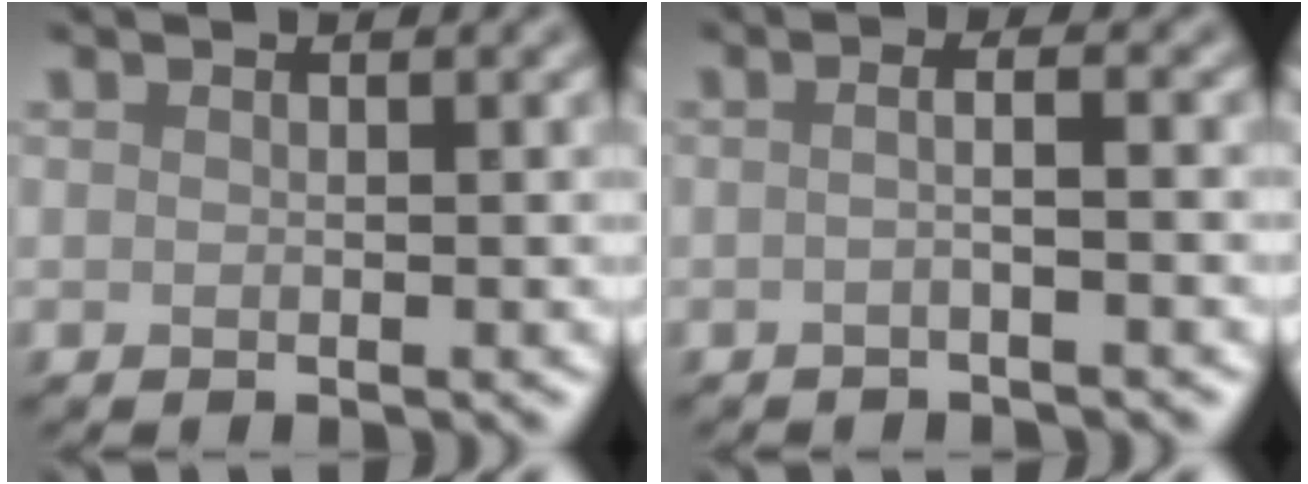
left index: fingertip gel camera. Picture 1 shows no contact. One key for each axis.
{"total": 2.6, "fx": -0.1, "fy": 1.1, "fz": 2.3, "tx": -0.013, "ty": -0.004, "tz": -0.028}